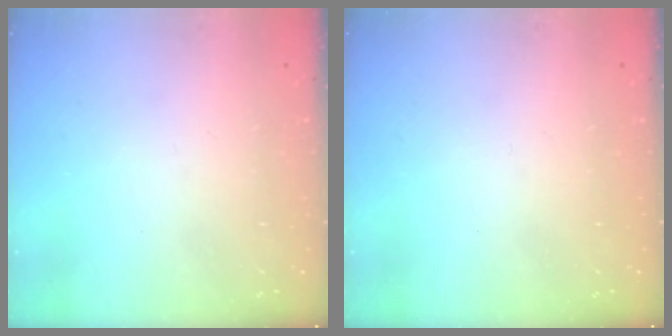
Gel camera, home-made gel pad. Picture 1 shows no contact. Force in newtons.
{"total": 0.0}